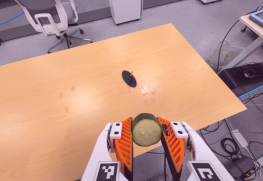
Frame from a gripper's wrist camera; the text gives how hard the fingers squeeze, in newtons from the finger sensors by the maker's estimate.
{"total": 11.2, "left": 10.0, "right": 12.5}